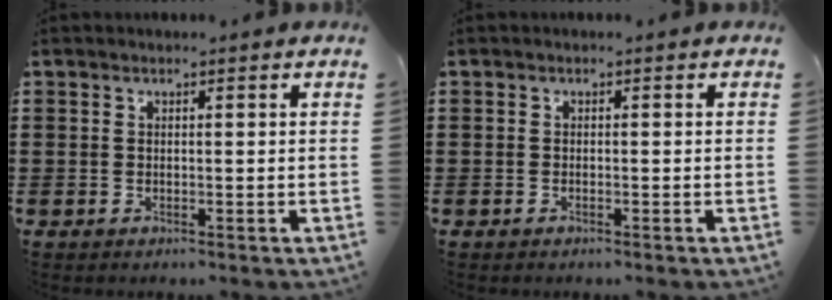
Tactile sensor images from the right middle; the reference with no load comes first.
{"total": 0.5, "force": [-0.4, 0.1, 0.4], "torque": [-0.008, -0.002, -0.007]}